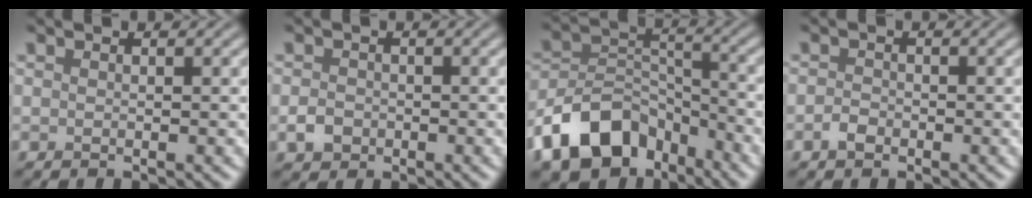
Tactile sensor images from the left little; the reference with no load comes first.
{"total": 1.7, "force": [-0.6, 1.4, 0.7], "torque": [-0.011, 0.000, -0.017]}
{"total": 9.9, "force": [-6.2, 6.0, 4.8], "torque": [-0.083, 0.000, -0.131]}
{"total": 1.2, "force": [-0.7, 0.8, 0.6], "torque": [-0.011, 0.003, -0.016]}